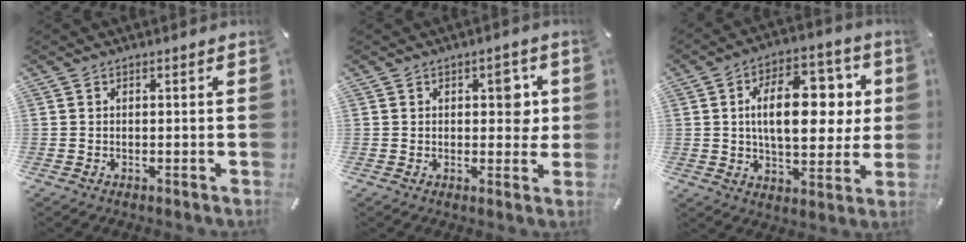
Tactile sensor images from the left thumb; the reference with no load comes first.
{"total": 6.1, "force": [1.3, 3.6, 4.7], "torque": [-0.037, -0.010, 0.008]}
{"total": 18.0, "force": [3.0, 10.0, 14.6], "torque": [-0.217, 0.006, 0.045]}